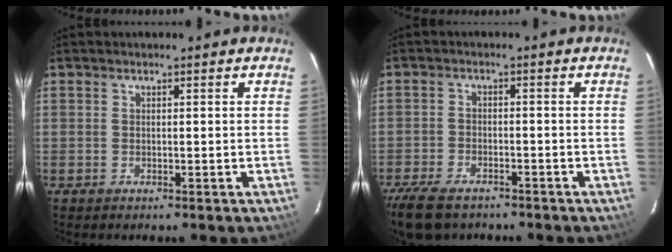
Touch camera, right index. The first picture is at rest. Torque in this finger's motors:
{"motor_torque": [0.82, -0.62, 0.33, 0.07]}